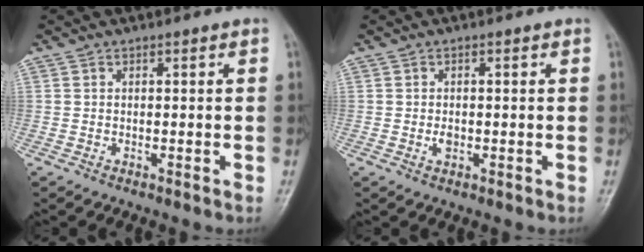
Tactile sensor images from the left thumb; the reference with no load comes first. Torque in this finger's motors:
{"motor_torque": [-0.28, 0.41, 0.10, -0.07, 0.00]}